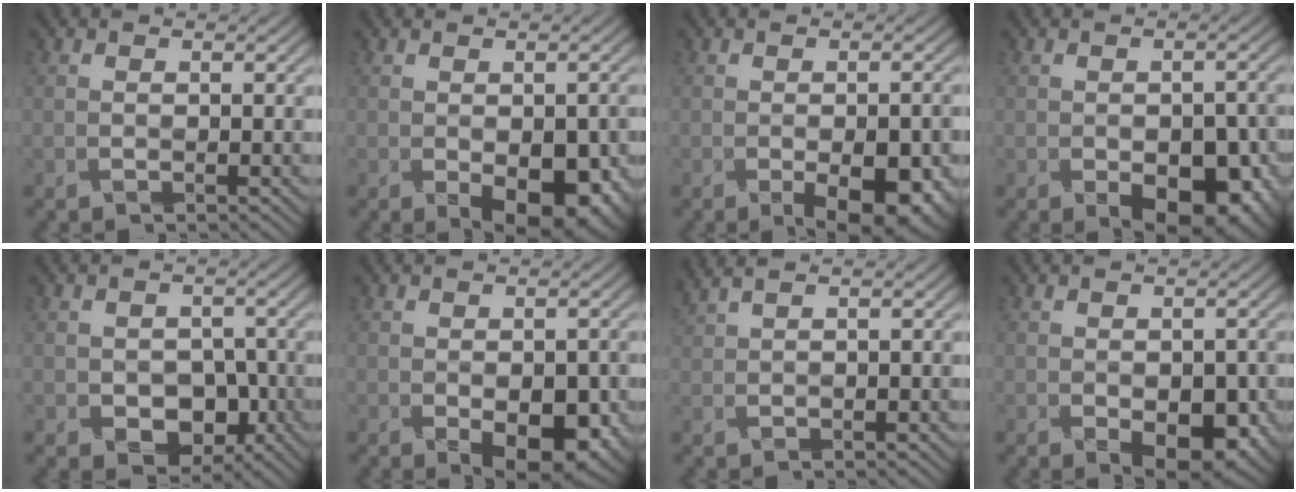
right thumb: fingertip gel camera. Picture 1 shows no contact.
{"total": 10.0, "force": [-3.6, 5.3, 7.6], "torque": [-0.089, -0.022, -0.021]}
{"total": 8.7, "force": [-3.7, 3.7, 7.0], "torque": [-0.080, -0.008, -0.032]}
{"total": 10.4, "force": [-4.7, 5.7, 7.3], "torque": [-0.081, -0.015, -0.048]}
{"total": 5.2, "force": [-2.2, 3.8, 2.7], "torque": [-0.041, -0.016, -0.027]}
{"total": 7.9, "force": [-2.8, 4.2, 6.1], "torque": [-0.089, -0.018, -0.017]}
{"total": 3.2, "force": [2.2, 0.8, 2.2], "torque": [-0.048, 0.019, 0.035]}
{"total": 6.8, "force": [-2.4, 3.7, 5.2], "torque": [-0.078, -0.019, -0.014]}